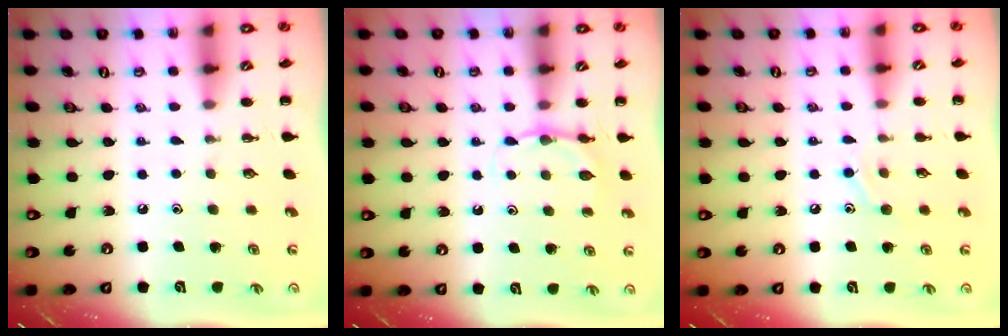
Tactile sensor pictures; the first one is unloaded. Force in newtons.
{"total": 4.4, "press": 4.1, "slide": 1.6}
{"total": 8.9, "press": 8.7, "slide": 1.7}